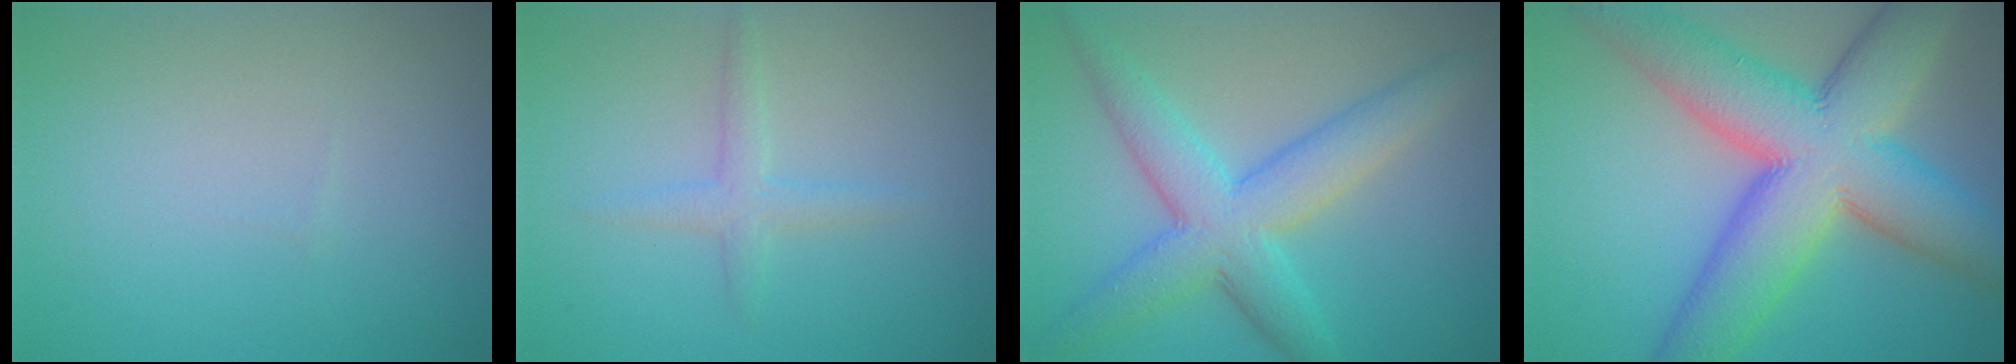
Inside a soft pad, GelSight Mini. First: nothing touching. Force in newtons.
{"total": 1.9, "press": 1.9, "slide": 0.1}
{"total": 6.7, "press": 6.7, "slide": 0.1}
{"total": 13.6, "press": 13.6, "slide": 0.5}